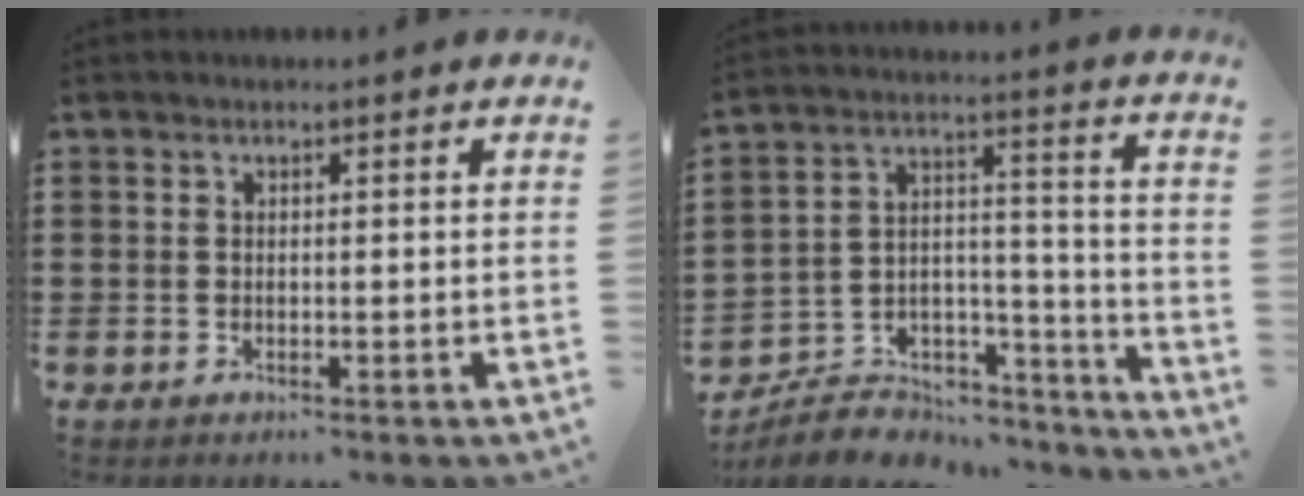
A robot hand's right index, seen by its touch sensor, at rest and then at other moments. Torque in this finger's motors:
{"motor_torque": [0.09, 0.05, -0.04, -0.21]}